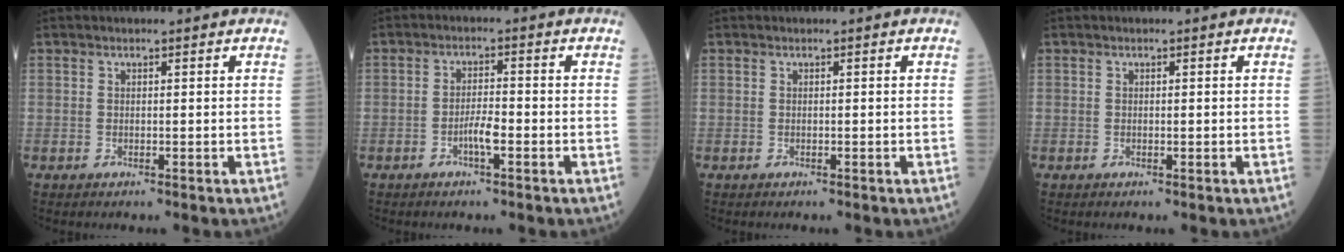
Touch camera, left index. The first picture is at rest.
{"total": 3.1, "force": [-1.6, 0.4, 2.6], "torque": [-0.048, -0.001, -0.033]}
{"total": 0.0}
{"total": 0.0}